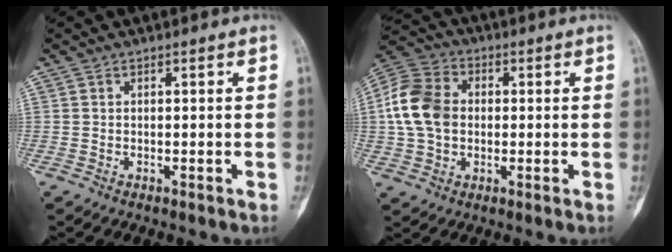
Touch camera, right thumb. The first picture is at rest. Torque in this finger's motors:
{"motor_torque": [-0.64, 1.18, 1.09, 0.03, 0.11]}